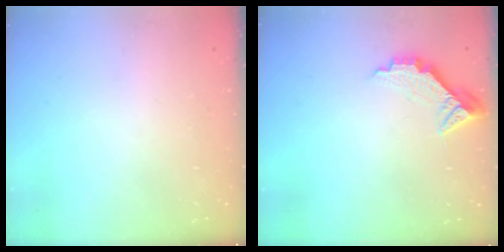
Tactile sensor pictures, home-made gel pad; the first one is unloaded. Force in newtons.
{"total": 8.7, "press": 8.7, "slide": 0.4}